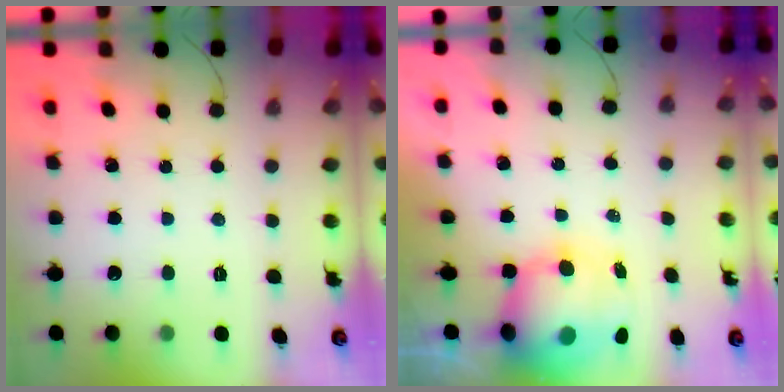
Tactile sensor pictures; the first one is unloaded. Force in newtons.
{"total": 12.8, "press": 12.4, "slide": 3.4}